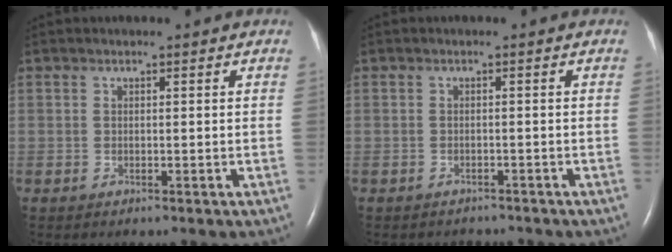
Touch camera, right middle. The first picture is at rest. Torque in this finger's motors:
{"motor_torque": [0.10, -0.11, 0.00, 0.00]}